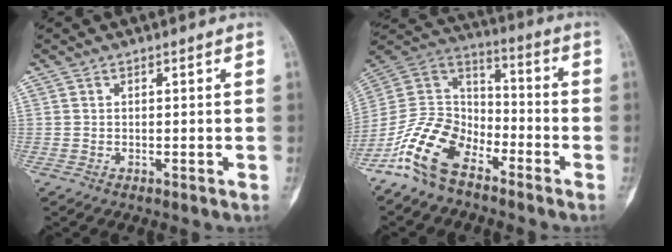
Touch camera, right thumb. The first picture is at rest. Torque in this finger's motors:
{"motor_torque": [0.36, 0.27, 1.42, -1.35, 0.11]}